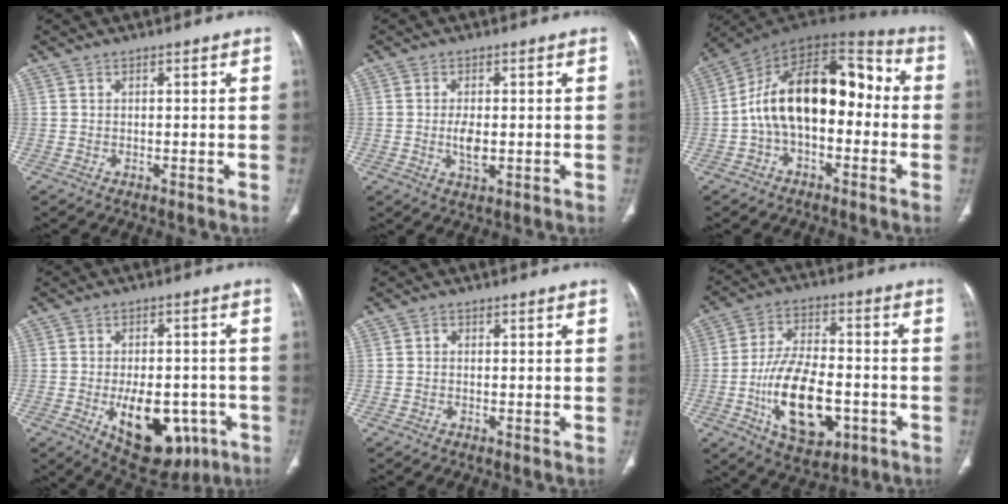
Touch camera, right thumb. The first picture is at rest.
{"total": 3.8, "force": [-0.3, 1.8, 3.4], "torque": [-0.066, -0.006, -0.004]}
{"total": 19.0, "force": [-1.3, 11.0, 15.4], "torque": [-0.226, 0.063, -0.033]}
{"total": 16.0, "force": [-5.5, 9.0, 12.1], "torque": [-0.147, 0.015, -0.059]}
{"total": 0.5, "force": [-0.1, 0.4, 0.3], "torque": [-0.003, 0.002, -0.005]}
{"total": 17.3, "force": [-5.0, 9.2, 13.8], "torque": [-0.228, 0.018, -0.077]}